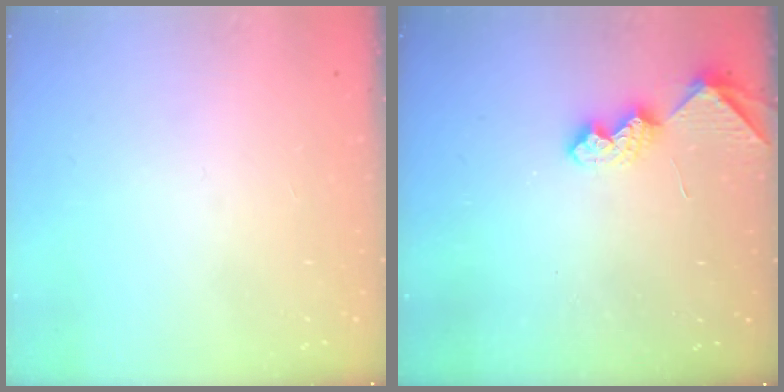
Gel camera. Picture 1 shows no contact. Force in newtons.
{"total": 6.6, "press": 6.6, "slide": 0.3}